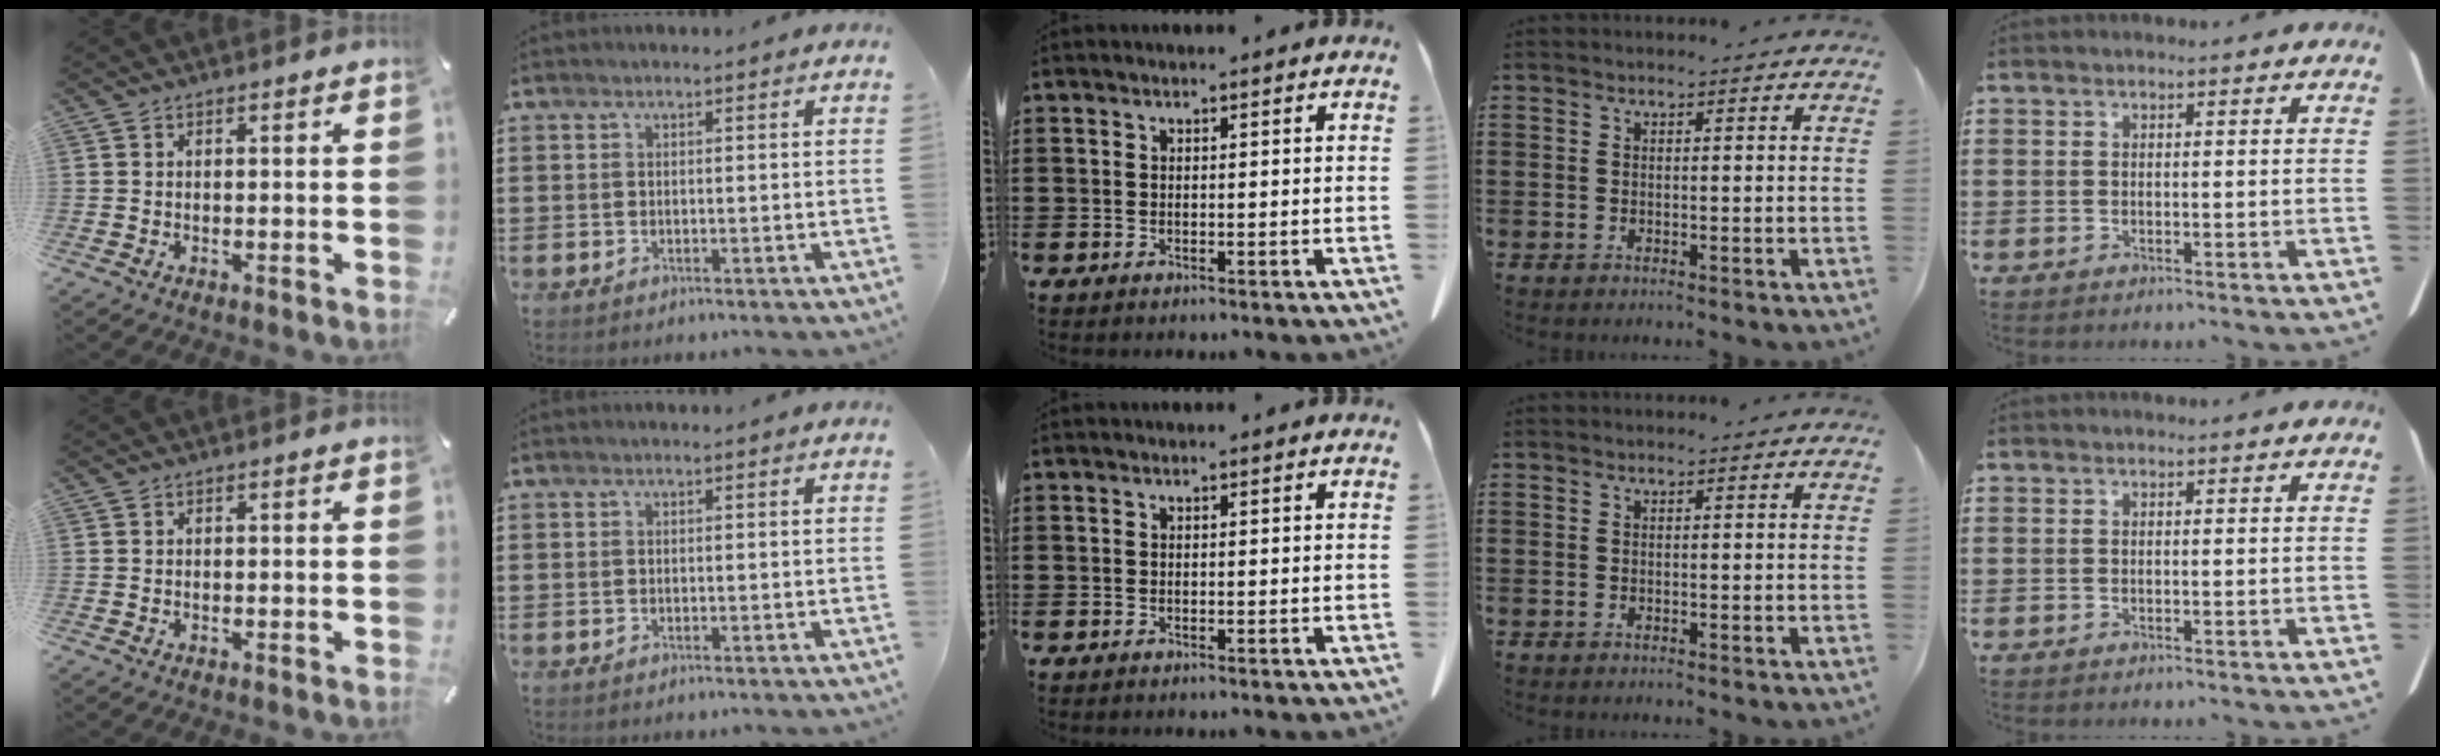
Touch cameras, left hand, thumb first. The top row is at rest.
{}